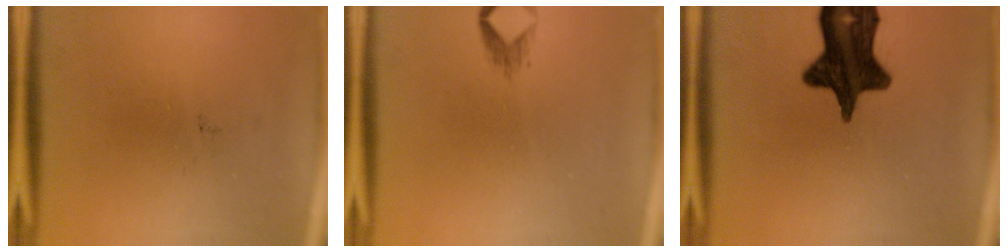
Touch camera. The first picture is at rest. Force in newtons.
{"total": 1.1}
{"total": 15.1}